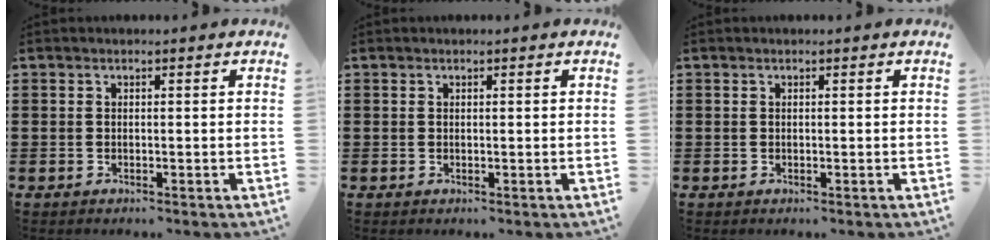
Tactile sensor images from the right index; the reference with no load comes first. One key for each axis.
{"total": 0.0}
{"total": 0.0}